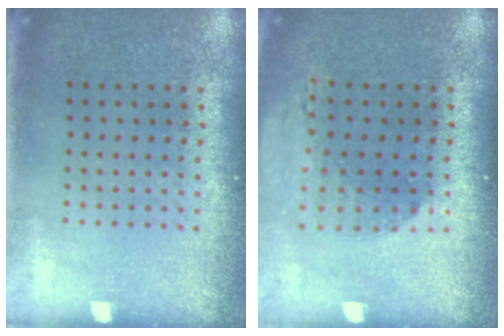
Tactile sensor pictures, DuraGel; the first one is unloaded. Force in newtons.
{"total": 1.2, "press": 1.2, "slide": 0.2}